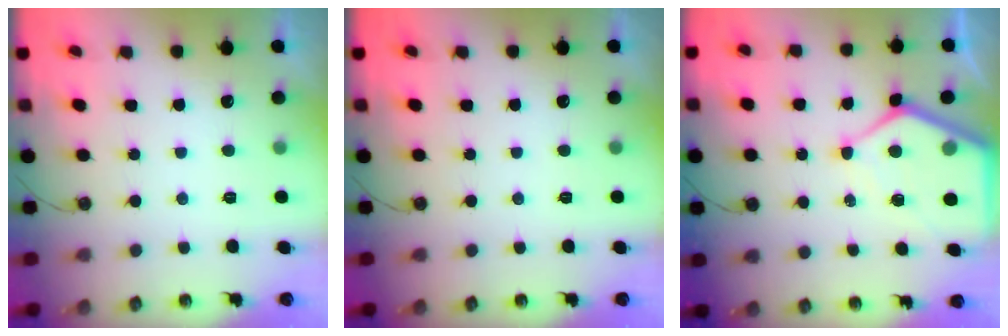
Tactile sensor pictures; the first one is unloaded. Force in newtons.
{"total": 0.0}
{"total": 11.0, "press": 11.0, "slide": 0.9}